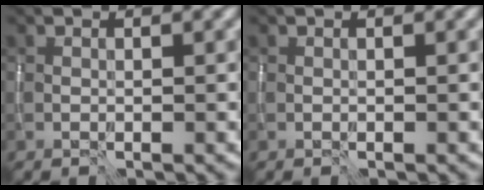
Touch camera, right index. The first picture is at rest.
{"total": 0.0}